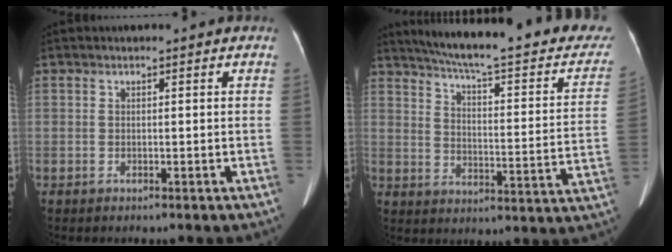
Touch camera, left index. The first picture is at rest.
{"total": 27.0, "force": [23.0, 4.1, 13.6], "torque": [-0.195, -0.037, 0.284]}